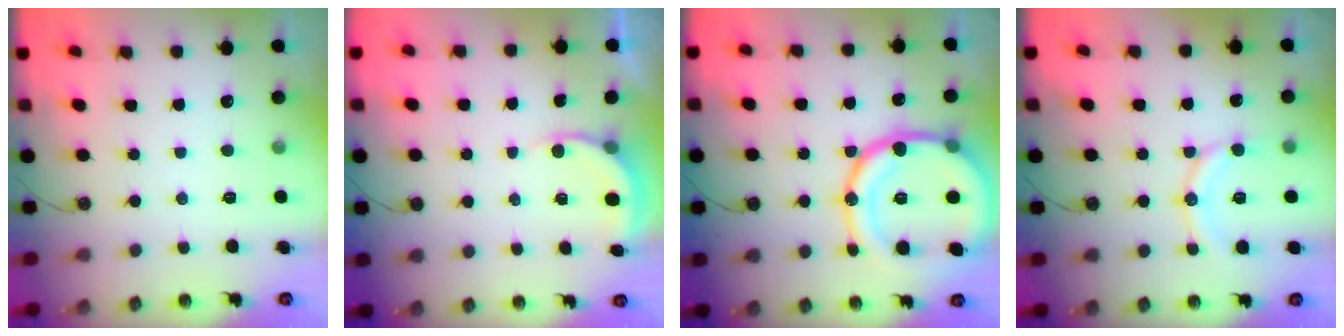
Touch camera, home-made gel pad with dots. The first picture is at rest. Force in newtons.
{"total": 3.9, "press": 3.9, "slide": 0.3}
{"total": 24.9, "press": 24.6, "slide": 4.1}
{"total": 12.6, "press": 12.2, "slide": 3.1}